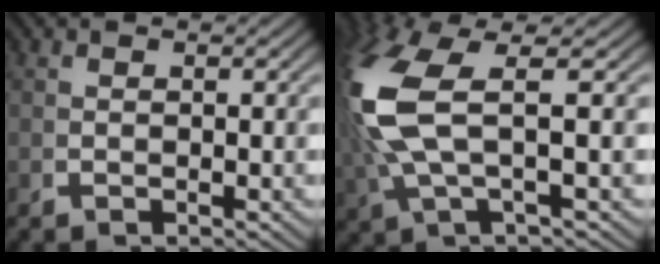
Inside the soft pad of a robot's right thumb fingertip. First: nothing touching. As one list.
[{"total": 8.8, "force": [1.5, 3.6, 7.9], "torque": [-0.191, -0.001, 0.037]}]